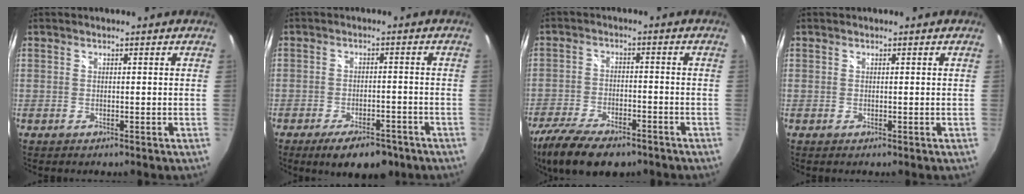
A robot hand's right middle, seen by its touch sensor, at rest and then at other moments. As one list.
[{"total": 9.0, "force": [-6.5, 3.5, 5.2], "torque": [-0.103, -0.010, -0.094]}, {"total": 15.4, "force": [-11.4, 5.7, 8.6], "torque": [-0.192, -0.042, -0.193]}, {"total": 0.0}]